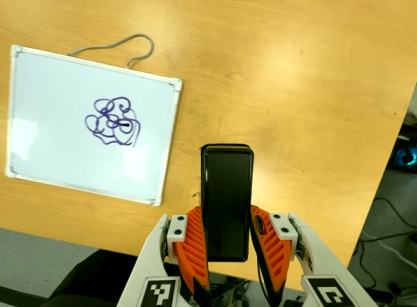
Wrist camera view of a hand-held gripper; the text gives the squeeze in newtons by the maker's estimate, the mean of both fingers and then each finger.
{"total": 4.8, "left": 3.1, "right": 6.5}